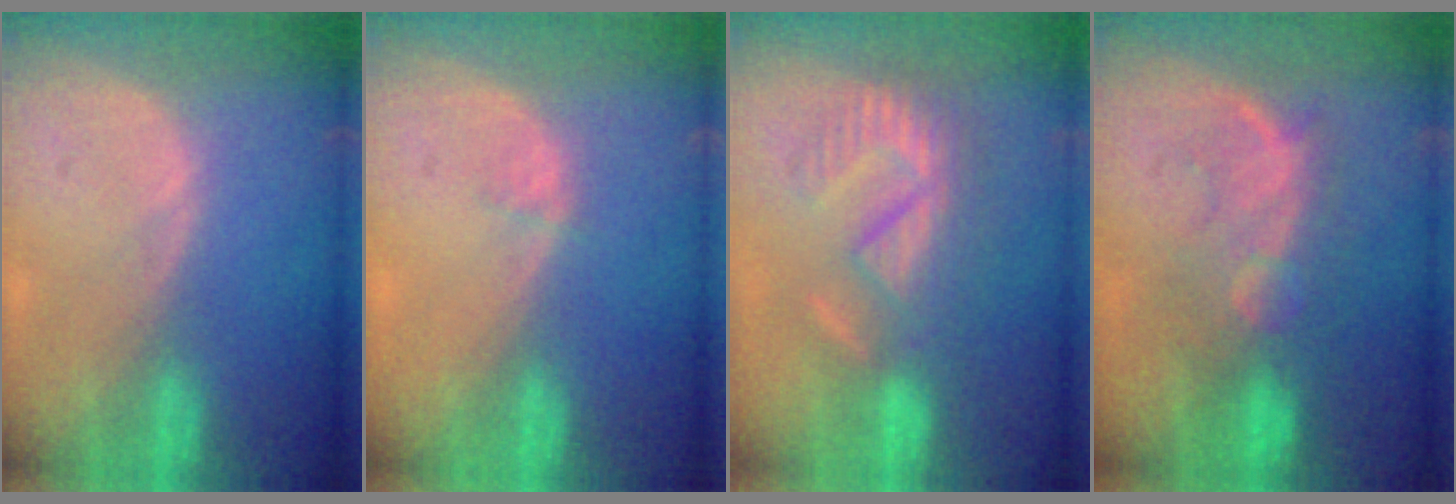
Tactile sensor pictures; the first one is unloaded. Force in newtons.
{"total": 0.8, "press": 0.7, "slide": 0.4}
{"total": 9.4, "press": 8.2, "slide": 4.7}
{"total": 9.3, "press": 8.5, "slide": 3.7}